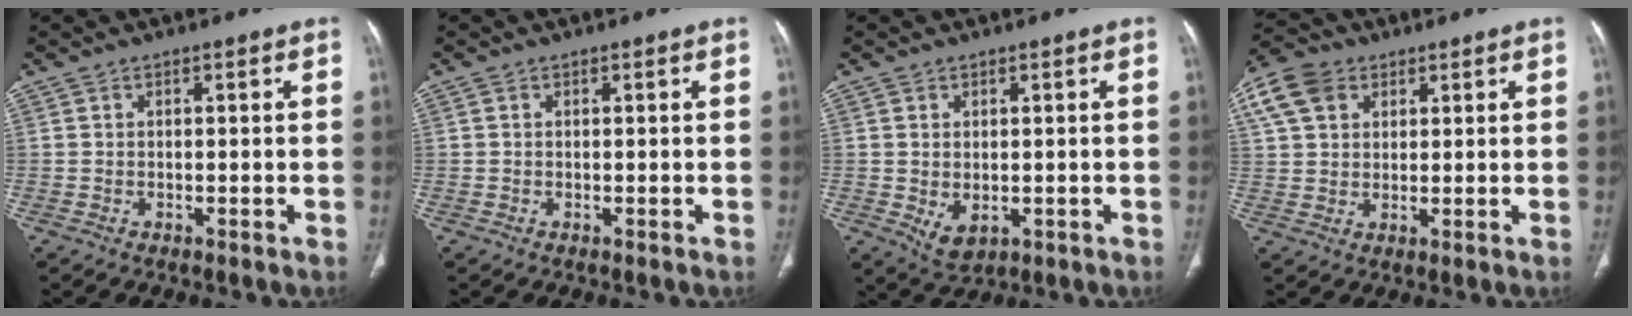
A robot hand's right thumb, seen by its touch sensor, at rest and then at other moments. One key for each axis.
{"total": 0.0}
{"total": 4.3, "fx": -0.6, "fy": 2.8, "fz": 3.2, "tx": -0.052, "ty": -0.009, "tz": 0.005}
{"total": 9.9, "fx": 4.3, "fy": 7.2, "fz": 5.3, "tx": -0.101, "ty": 0.012, "tz": 0.080}